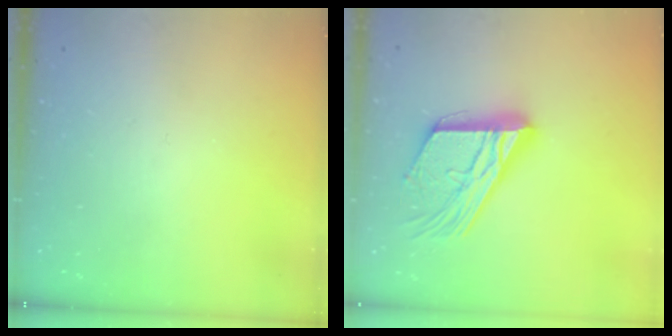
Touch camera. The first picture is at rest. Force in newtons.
{"total": 19.3, "press": 19.2, "slide": 1.8}